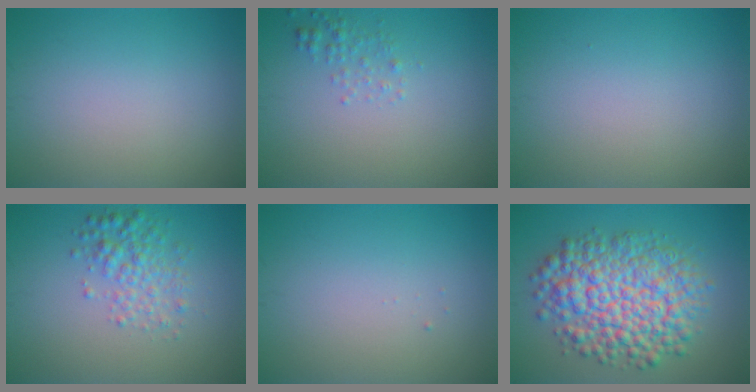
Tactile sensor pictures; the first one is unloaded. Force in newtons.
{"total": 1.3, "press": 1.3, "slide": 0.1}
{"total": 0.0}
{"total": 3.0, "press": 3.0, "slide": 0.1}
{"total": 0.0}
{"total": 9.8, "press": 9.8, "slide": 0.2}